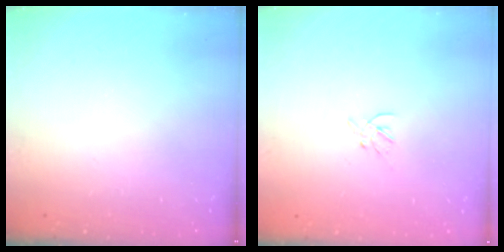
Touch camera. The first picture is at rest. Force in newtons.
{"total": 1.2, "press": 1.1, "slide": 0.5}